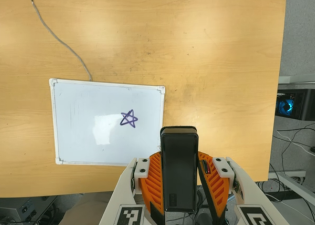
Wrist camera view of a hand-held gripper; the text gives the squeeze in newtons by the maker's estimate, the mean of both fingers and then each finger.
{"total": 5.0, "left": 3.8, "right": 6.2}